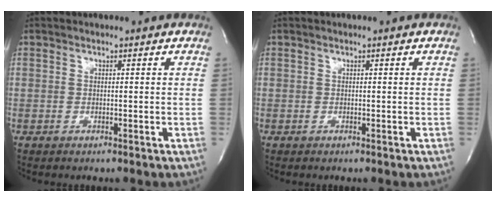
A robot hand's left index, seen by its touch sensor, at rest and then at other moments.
{"total": 0.0}